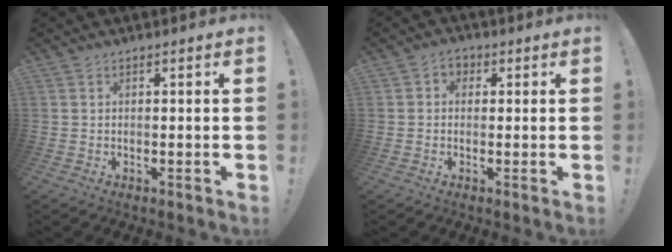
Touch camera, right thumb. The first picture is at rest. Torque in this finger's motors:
{"motor_torque": [-0.16, 0.58, -0.06, 0.16, -0.01]}